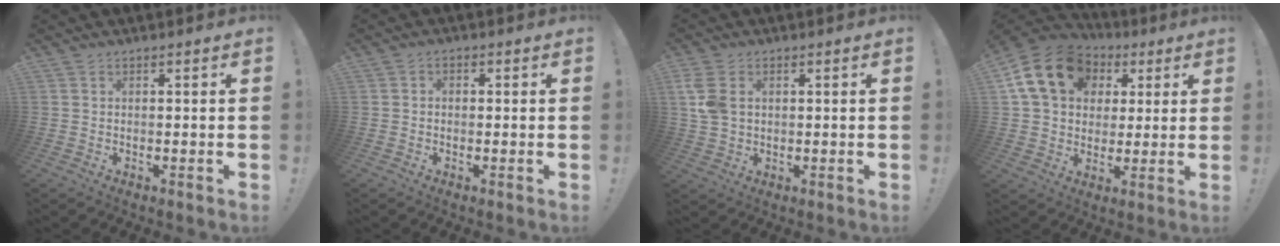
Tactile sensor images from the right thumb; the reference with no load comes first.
{"total": 1.7, "force": [-0.9, 1.2, 0.9], "torque": [-0.019, 0.009, -0.016]}
{"total": 6.9, "force": [2.2, 4.9, 4.4], "torque": [-0.090, -0.006, 0.040]}
{"total": 18.6, "force": [6.7, 14.1, 10.2], "torque": [-0.167, -0.014, 0.132]}